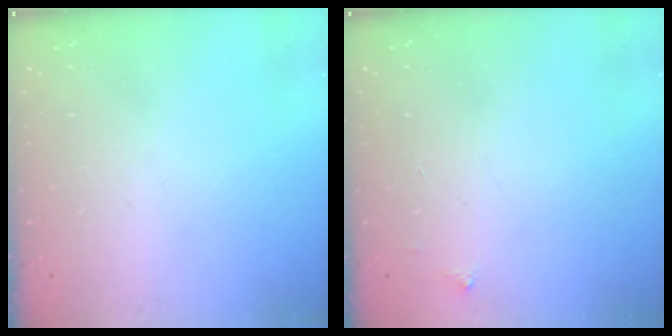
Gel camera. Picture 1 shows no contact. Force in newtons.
{"total": 2.5, "press": 2.5, "slide": 0.4}